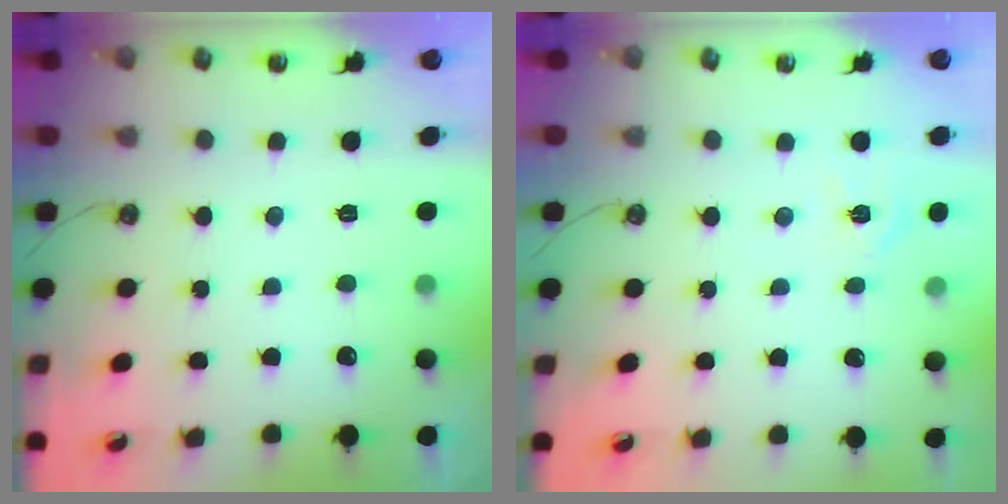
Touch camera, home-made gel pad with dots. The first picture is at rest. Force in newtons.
{"total": 3.5, "press": 3.5, "slide": 0.1}